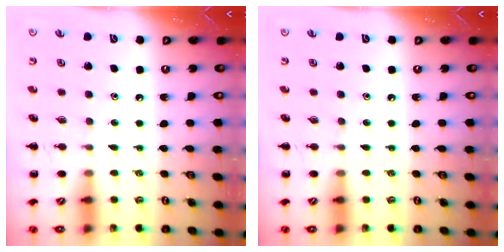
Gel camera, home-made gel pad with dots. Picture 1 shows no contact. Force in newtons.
{"total": 0.0}